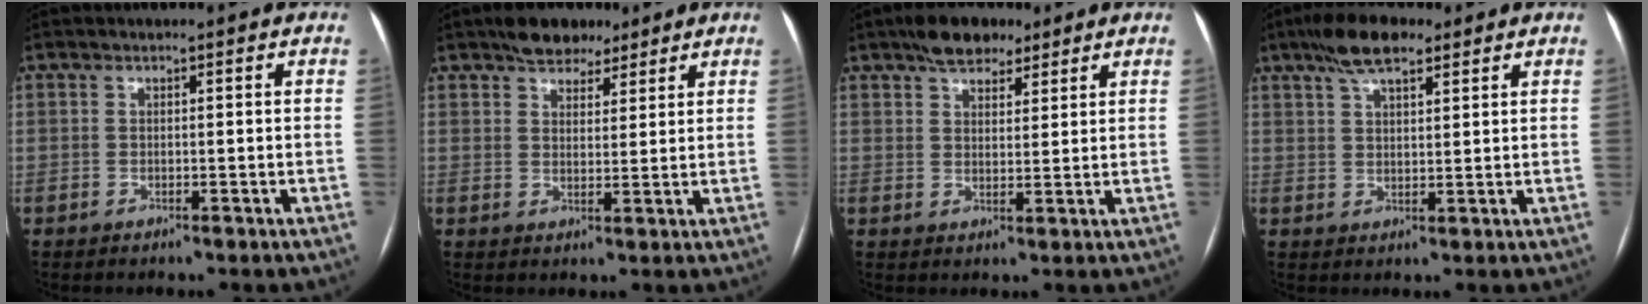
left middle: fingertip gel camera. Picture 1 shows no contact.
{"total": 6.0, "force": [4.6, 3.1, 2.3], "torque": [-0.034, 0.011, 0.077]}
{"total": 6.6, "force": [4.8, 3.1, 3.2], "torque": [-0.053, 0.015, 0.081]}
{"total": 7.2, "force": [5.0, 2.3, 4.7], "torque": [-0.092, 0.016, 0.087]}